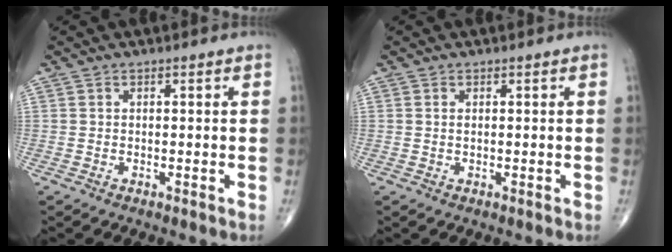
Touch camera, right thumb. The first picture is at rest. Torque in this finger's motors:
{"motor_torque": [-0.40, 0.21, -0.01, 0.29, -0.02]}